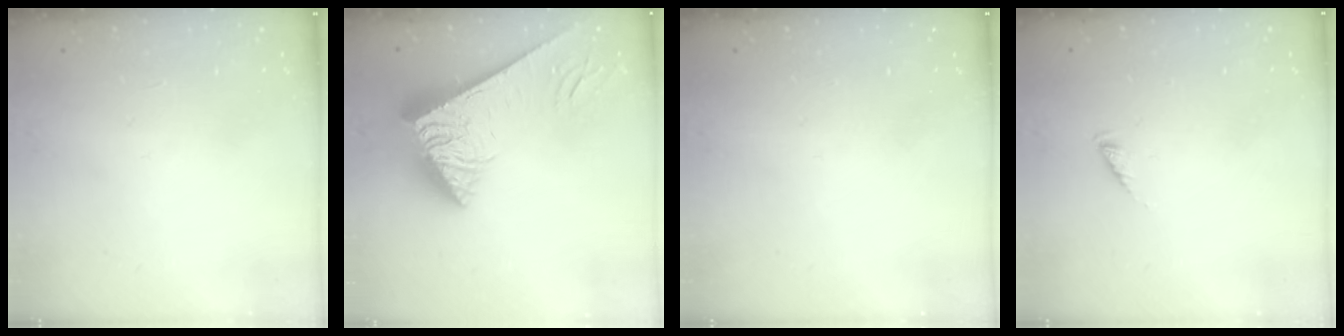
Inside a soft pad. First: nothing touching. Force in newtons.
{"total": 6.6, "press": 6.5, "slide": 0.9}
{"total": 0.0}
{"total": 0.8, "press": 0.8, "slide": 0.2}